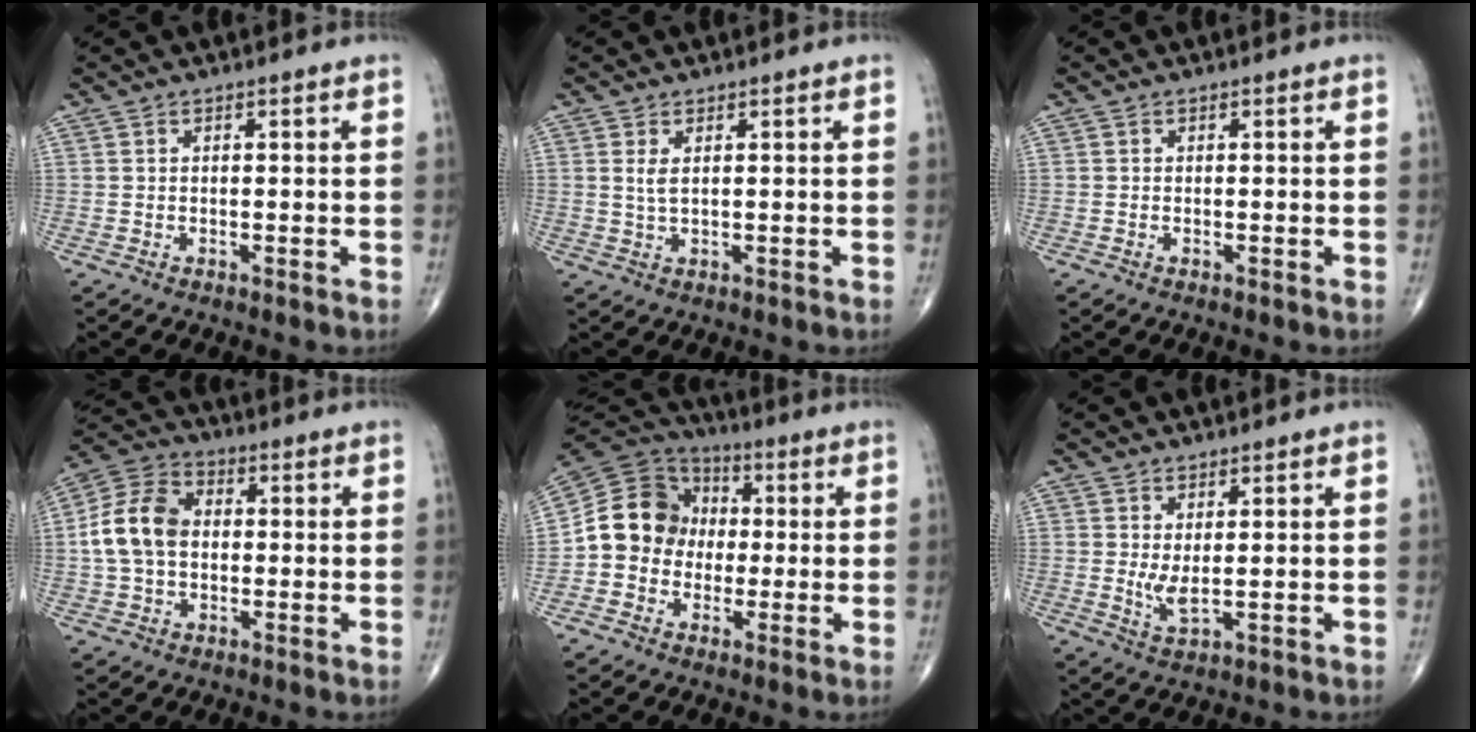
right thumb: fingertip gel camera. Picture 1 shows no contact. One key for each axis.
{"total": 2.1, "fx": 0.7, "fy": 0.8, "fz": 1.8, "tx": -0.039, "ty": -0.003, "tz": 0.019}
{"total": 0.0}
{"total": 11.0, "fx": 0.1, "fy": 7.9, "fz": 7.7, "tx": -0.145, "ty": 0.030, "tz": -0.007}
{"total": 12.9, "fx": -0.9, "fy": 11.5, "fz": 5.9, "tx": -0.085, "ty": 0.034, "tz": -0.027}
{"total": 3.2, "fx": 0.5, "fy": 1.0, "fz": 3.0, "tx": -0.060, "ty": -0.013, "tz": 0.016}